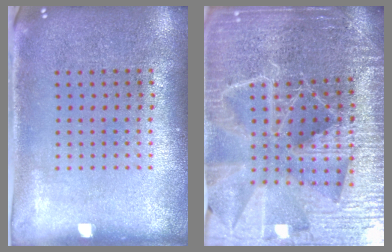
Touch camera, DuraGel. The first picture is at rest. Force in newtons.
{"total": 5.3, "press": 4.7, "slide": 2.3}